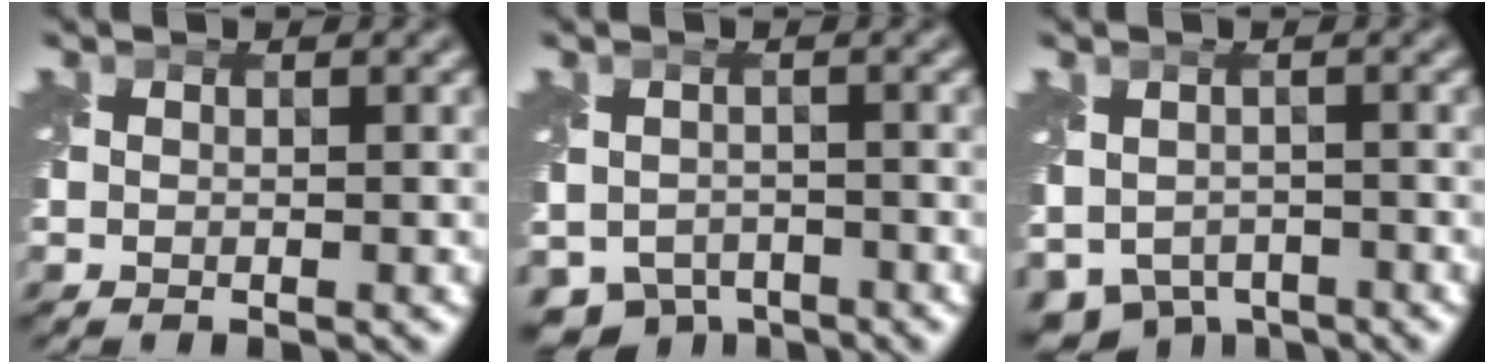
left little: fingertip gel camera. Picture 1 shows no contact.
{"total": 4.7, "force": [-3.4, 2.7, 1.8], "torque": [-0.029, -0.023, -0.059]}
{"total": 4.6, "force": [-2.7, 3.2, 2.1], "torque": [-0.043, -0.023, -0.039]}